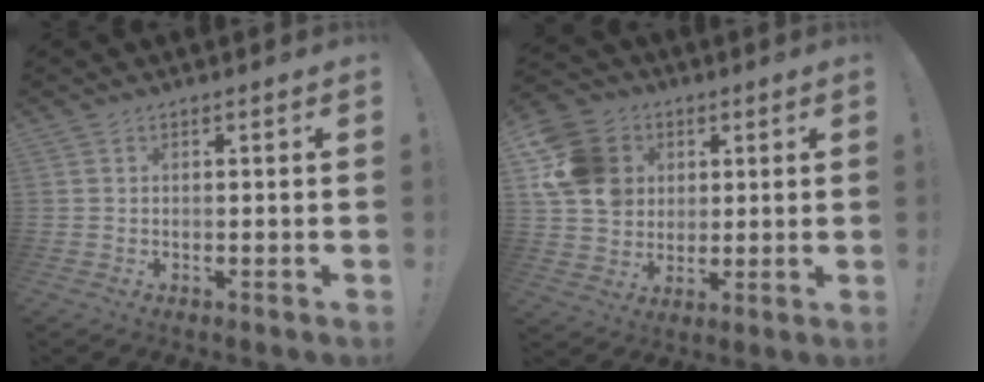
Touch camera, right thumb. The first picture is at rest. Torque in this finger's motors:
{"motor_torque": [0.92, 2.11, 0.57, -0.44, 0.04]}